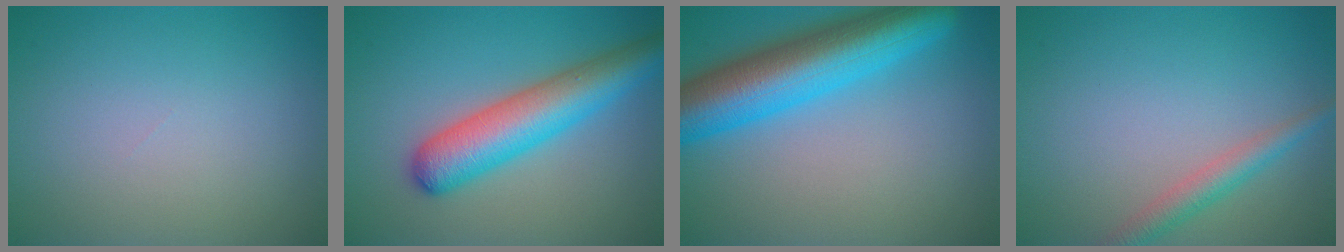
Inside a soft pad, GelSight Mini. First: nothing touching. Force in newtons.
{"total": 7.0, "press": 7.0, "slide": 0.2}
{"total": 9.9, "press": 9.9, "slide": 0.4}
{"total": 2.5, "press": 2.5, "slide": 0.0}